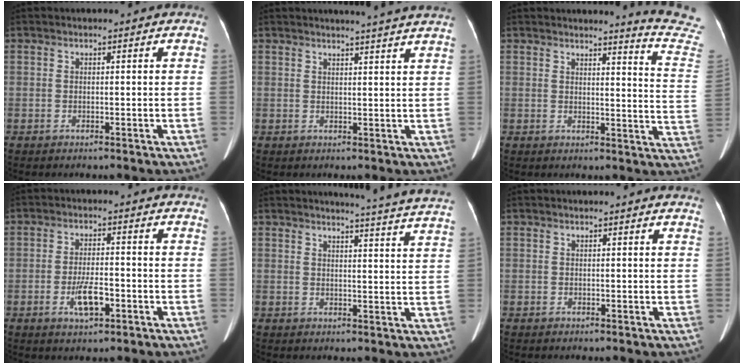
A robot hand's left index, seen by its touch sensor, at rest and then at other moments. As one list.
[{"total": 8.3, "force": [7.6, -1.1, 3.1], "torque": [-0.035, -0.007, 0.072]}, {"total": 11.6, "force": [11.4, -1.8, 0.9], "torque": [-0.006, -0.133, 0.102]}, {"total": 4.9, "force": [-2.0, 1.5, 4.3], "torque": [-0.083, -0.002, -0.031]}, {"total": 13.6, "force": [13.0, -1.8, 3.4], "torque": [-0.045, -0.078, 0.130]}, {"total": 1.4, "force": [1.2, 0.6, 0.3], "torque": [-0.010, 0.009, 0.002]}]